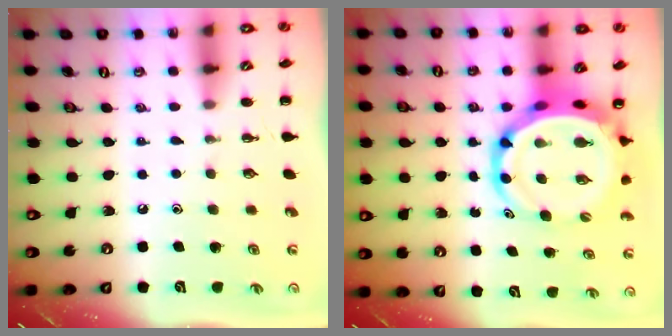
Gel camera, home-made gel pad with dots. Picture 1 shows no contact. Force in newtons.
{"total": 10.2, "press": 9.8, "slide": 2.9}